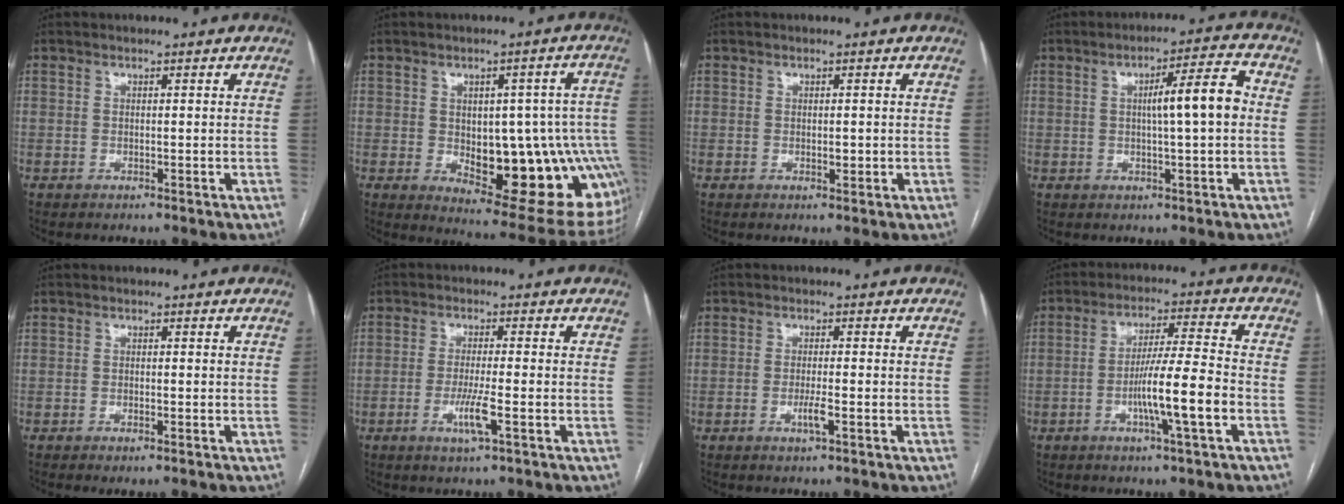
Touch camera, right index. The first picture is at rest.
{"total": 20.5, "force": [-3.2, 7.8, 18.7], "torque": [-0.161, 0.021, -0.014]}
{"total": 1.4, "force": [-0.1, 0.7, 1.2], "torque": [-0.017, -0.002, 0.001]}
{"total": 7.8, "force": [0.4, 0.5, 7.7], "torque": [-0.117, 0.016, 0.004]}
{"total": 1.4, "force": [-0.9, 0.2, 1.1], "torque": [-0.018, -0.003, -0.011]}
{"total": 4.9, "force": [-1.8, 0.0, 4.5], "torque": [-0.089, -0.011, -0.033]}
{"total": 2.6, "force": [-1.0, 0.1, 2.4], "torque": [-0.046, -0.004, -0.018]}
{"total": 10.0, "force": [-3.1, -0.3, 9.5], "torque": [-0.170, 0.000, -0.056]}